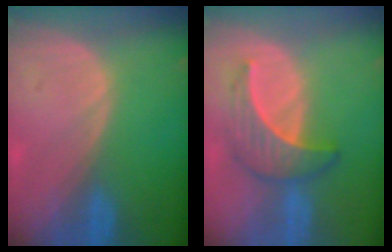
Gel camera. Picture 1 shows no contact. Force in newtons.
{"total": 6.4, "press": 6.2, "slide": 1.7}